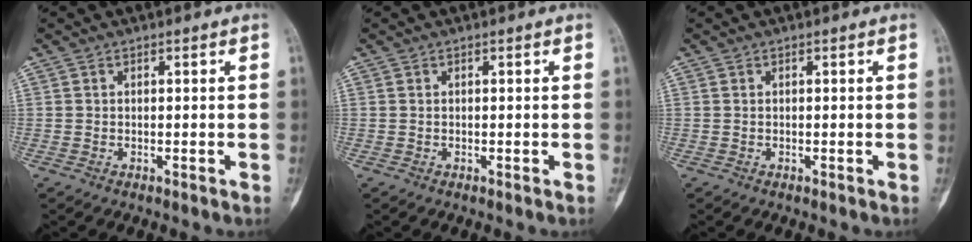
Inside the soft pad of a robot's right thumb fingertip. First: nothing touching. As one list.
[{"total": 0.0}, {"total": 0.0}]